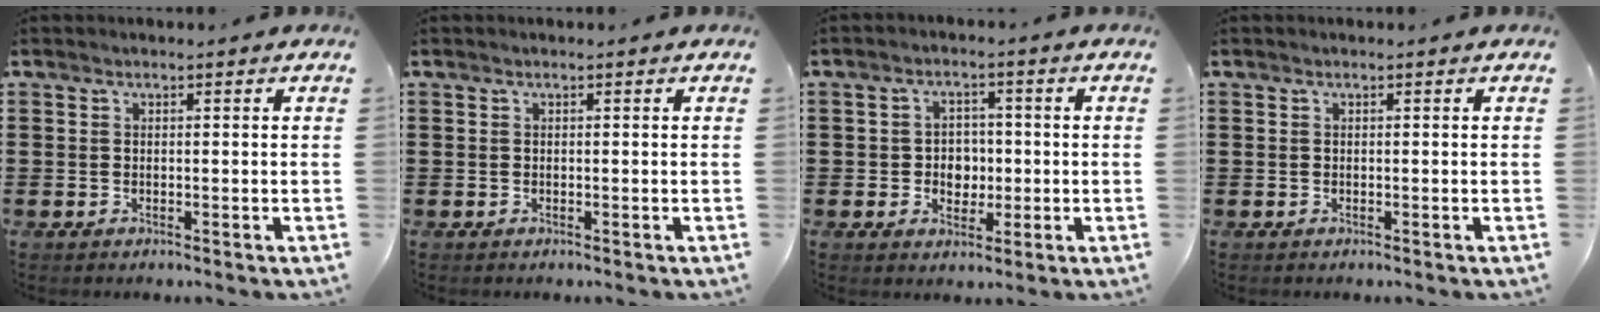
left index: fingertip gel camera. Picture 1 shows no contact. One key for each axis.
{"total": 0.0}
{"total": 3.9, "fx": -0.4, "fy": 3.3, "fz": 2.0, "tx": -0.033, "ty": 0.001, "tz": -0.015}
{"total": 0.0}